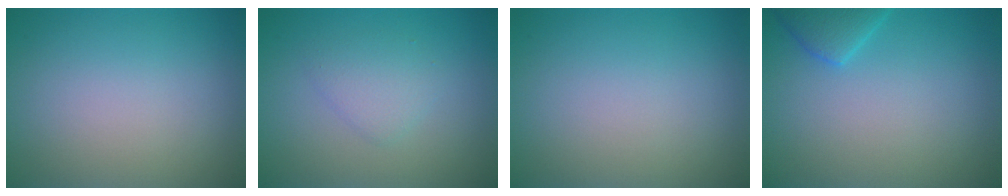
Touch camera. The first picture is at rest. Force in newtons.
{"total": 1.9, "press": 1.9, "slide": 0.2}
{"total": 0.0}
{"total": 2.3, "press": 2.3, "slide": 0.2}